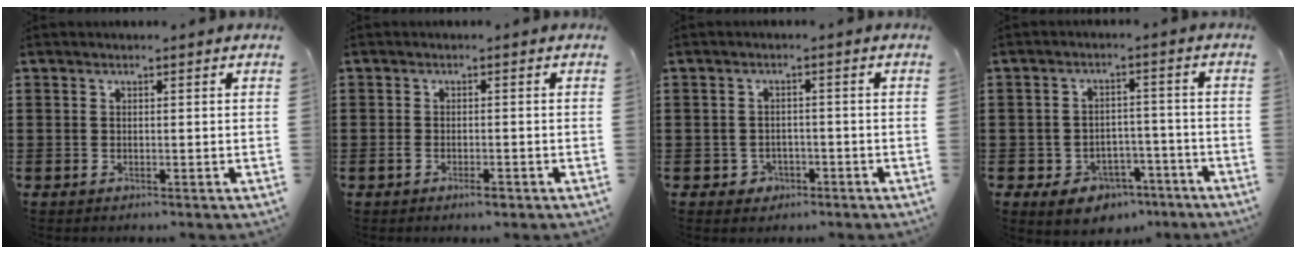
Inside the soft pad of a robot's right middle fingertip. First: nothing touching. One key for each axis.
{"total": 0.8, "fx": -0.6, "fy": 0.3, "fz": 0.6, "tx": -0.014, "ty": -0.005, "tz": -0.009}
{"total": 1.7, "fx": -1.1, "fy": 1.3, "fz": 0.3, "tx": -0.011, "ty": 0.001, "tz": -0.027}
{"total": 4.8, "fx": -3.9, "fy": 2.4, "fz": 1.3, "tx": -0.031, "ty": 0.016, "tz": -0.078}